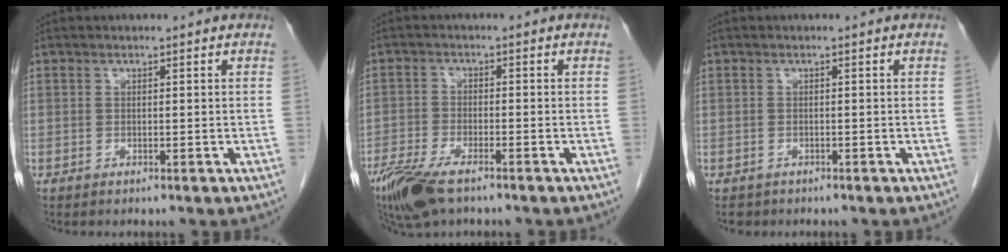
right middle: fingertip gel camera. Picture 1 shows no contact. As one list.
[{"total": 8.5, "force": [-6.0, 2.5, 5.5], "torque": [-0.107, -0.018, -0.108]}, {"total": 1.2, "force": [-0.9, 0.8, 0.0], "torque": [-0.006, 0.001, -0.011]}]